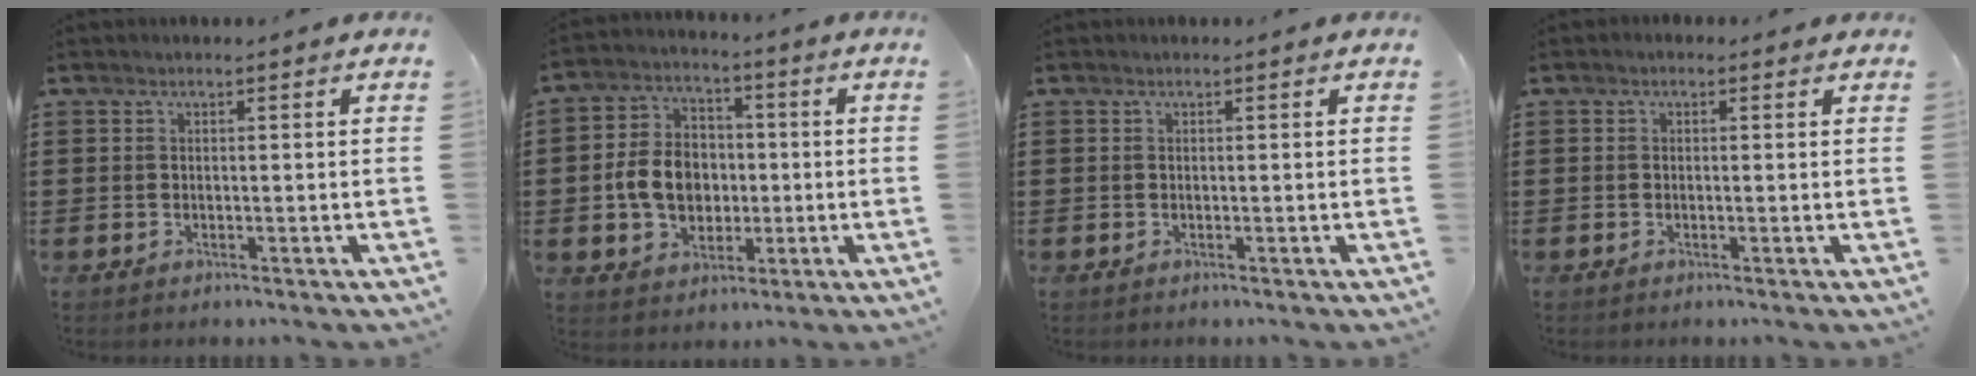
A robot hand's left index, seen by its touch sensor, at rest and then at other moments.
{"total": 8.6, "force": [-0.9, 7.1, 4.9], "torque": [-0.114, 0.014, -0.018]}
{"total": 0.0}
{"total": 0.6, "force": [-0.2, 0.5, 0.4], "torque": [-0.008, 0.002, -0.005]}